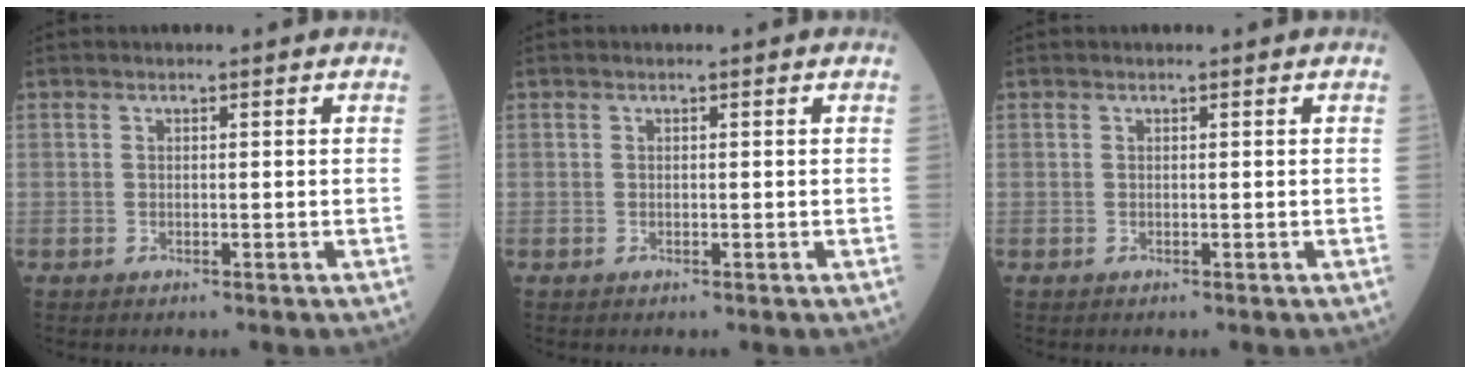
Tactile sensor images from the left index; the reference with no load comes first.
{"total": 0.0}
{"total": 0.0}